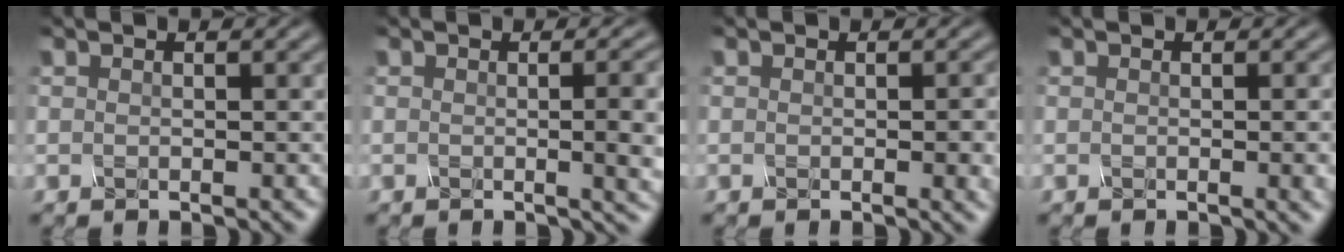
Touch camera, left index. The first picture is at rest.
{"total": 5.7, "force": [-0.1, 2.2, 5.3], "torque": [-0.042, 0.001, -0.002]}
{"total": 1.3, "force": [-0.2, 0.4, 1.3], "torque": [-0.016, -0.004, -0.001]}
{"total": 2.2, "force": [-0.1, 0.6, 2.1], "torque": [-0.018, 0.000, -0.004]}